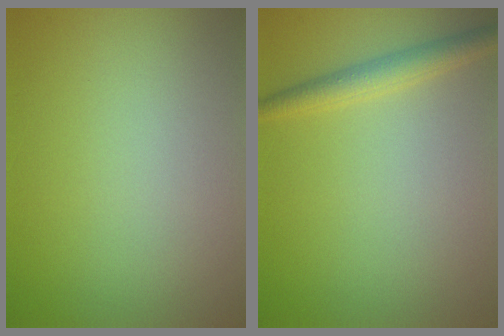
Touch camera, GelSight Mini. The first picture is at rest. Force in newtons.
{"total": 2.3, "press": 2.3, "slide": 0.1}